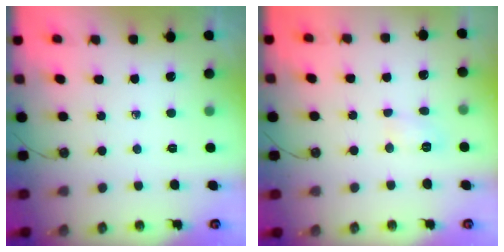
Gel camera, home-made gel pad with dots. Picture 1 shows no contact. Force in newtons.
{"total": 3.8, "press": 3.8, "slide": 0.3}